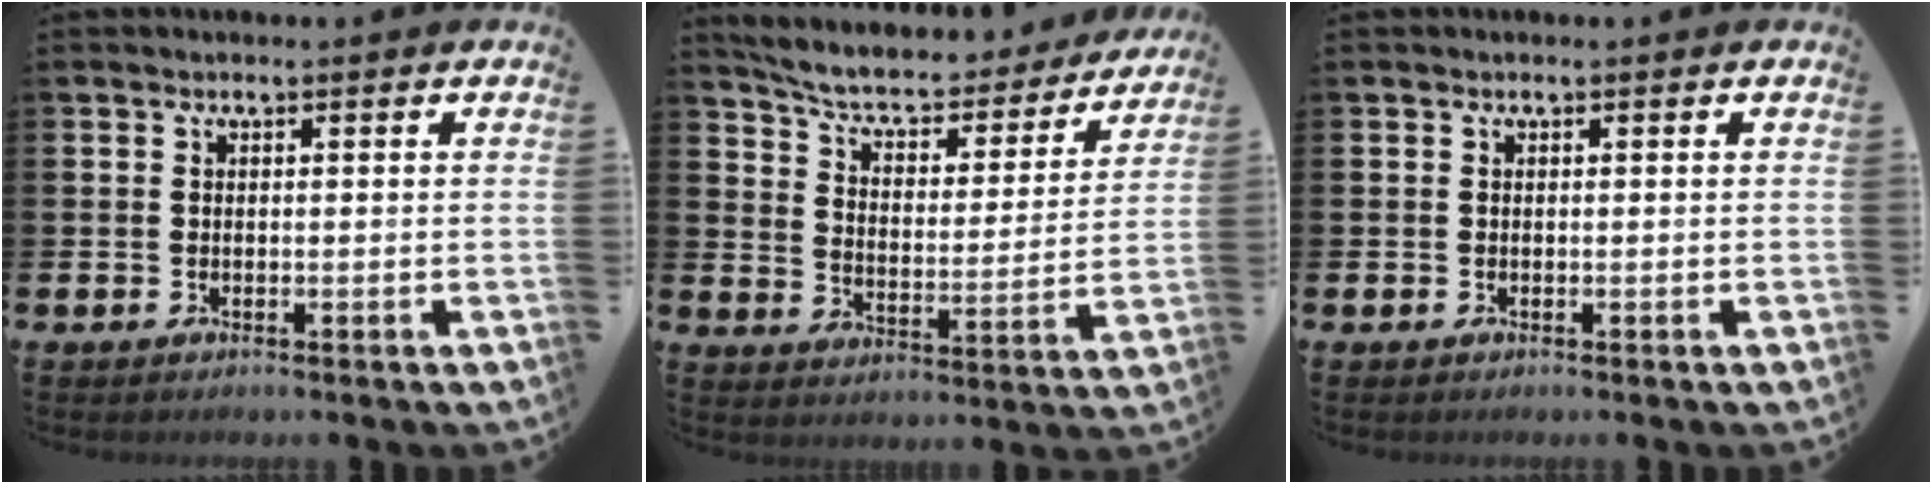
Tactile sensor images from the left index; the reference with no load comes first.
{"total": 6.5, "force": [5.8, 1.8, 2.1], "torque": [-0.065, -0.048, 0.093]}
{"total": 0.0}